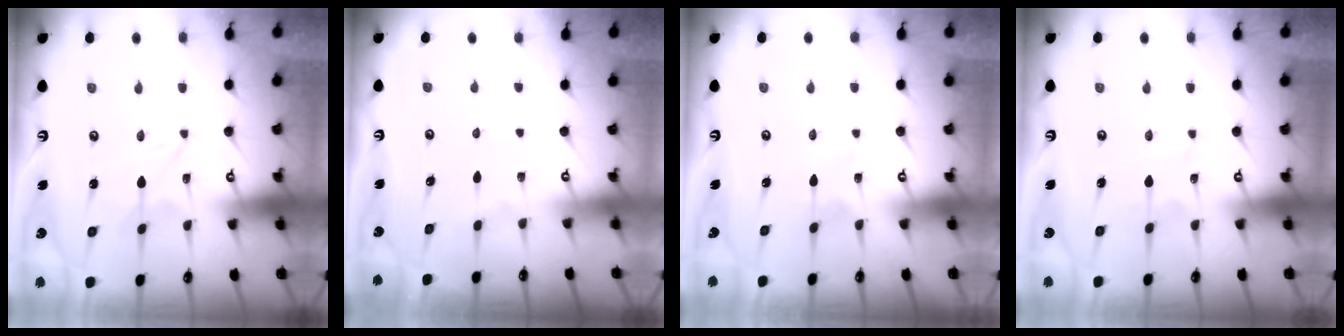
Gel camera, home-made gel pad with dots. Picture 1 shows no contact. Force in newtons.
{"total": 0.0}
{"total": 2.1, "press": 2.1, "slide": 0.1}
{"total": 1.9, "press": 1.9, "slide": 0.2}